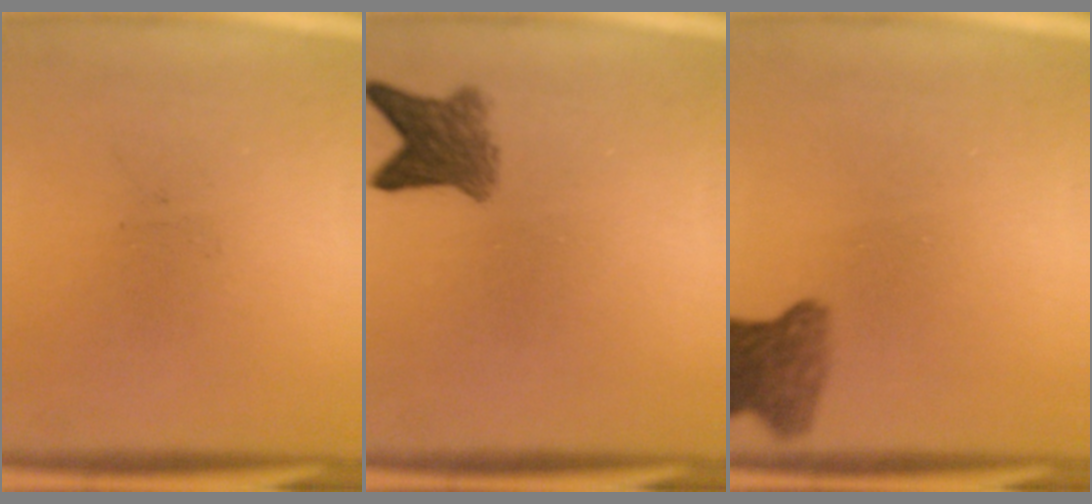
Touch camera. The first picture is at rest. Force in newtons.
{"total": 4.6}
{"total": 5.6}